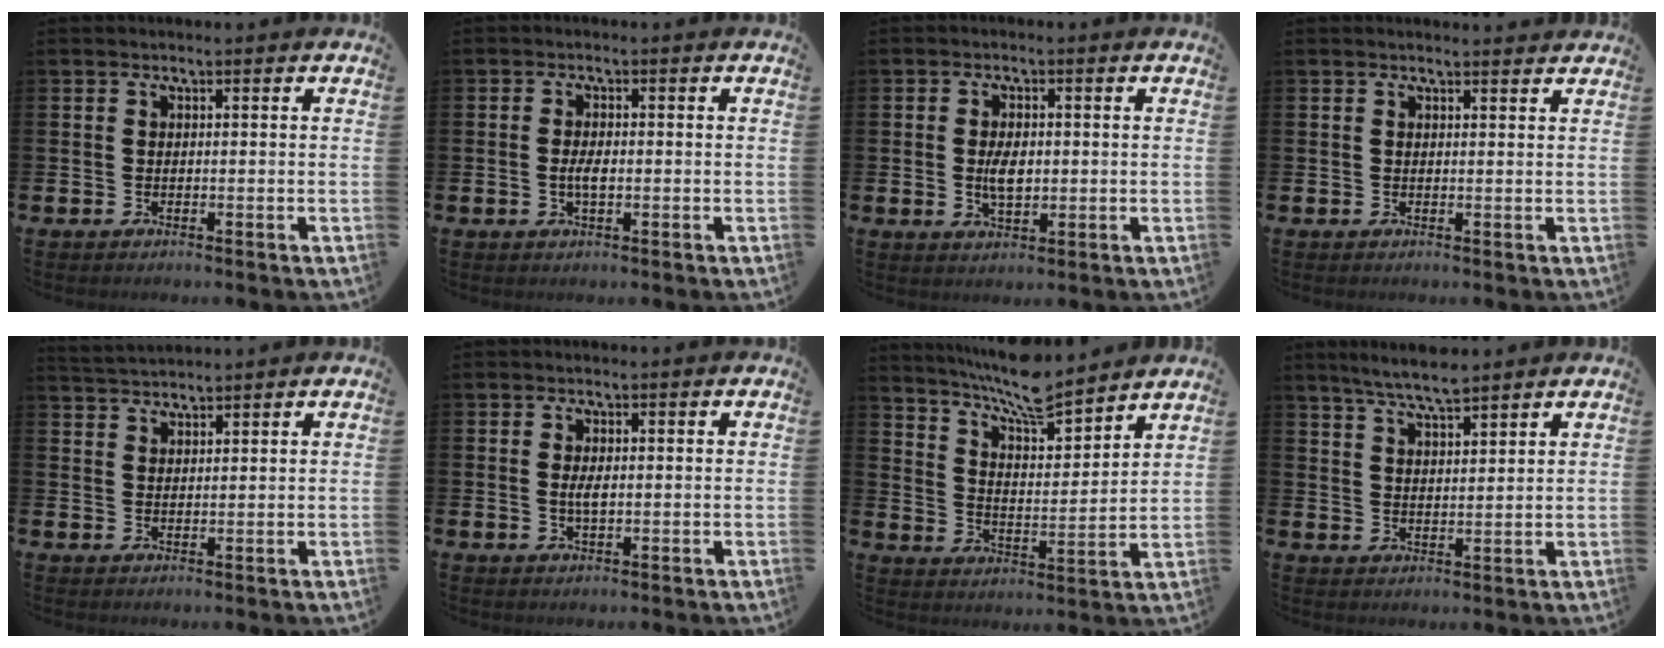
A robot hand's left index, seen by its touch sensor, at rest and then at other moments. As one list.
[{"total": 2.4, "force": [-0.3, 0.9, 2.1], "torque": [-0.031, -0.002, -0.009]}, {"total": 3.9, "force": [0.1, 2.1, 3.3], "torque": [-0.047, 0.000, -0.003]}, {"total": 1.1, "force": [1.1, 0.0, 0.1], "torque": [0.006, -0.004, 0.018]}, {"total": 2.8, "force": [2.8, 0.3, 0.1], "torque": [-0.006, -0.010, 0.052]}, {"total": 2.1, "force": [0.1, 0.9, 1.9], "torque": [-0.037, 0.002, 0.000]}, {"total": 8.7, "force": [8.2, 1.1, 2.8], "torque": [-0.080, -0.052, 0.148]}, {"total": 5.7, "force": [5.4, 0.5, 1.9], "torque": [-0.048, -0.019, 0.096]}]